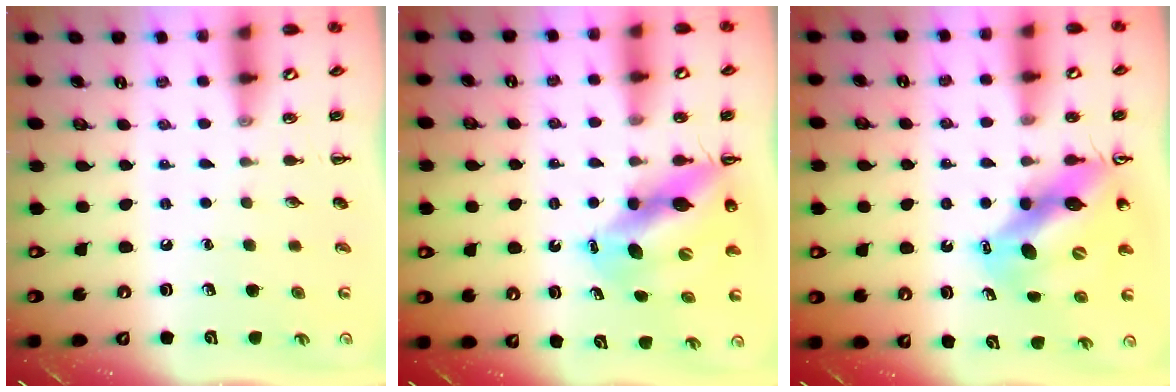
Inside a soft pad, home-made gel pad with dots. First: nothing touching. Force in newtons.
{"total": 11.2, "press": 10.8, "slide": 3.2}
{"total": 10.8, "press": 10.5, "slide": 2.7}